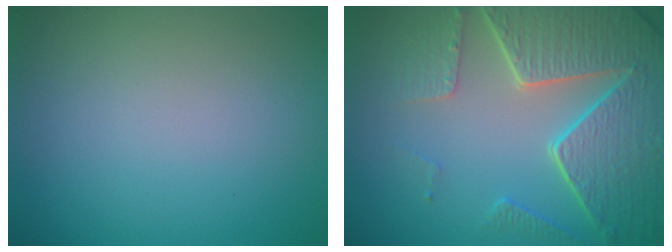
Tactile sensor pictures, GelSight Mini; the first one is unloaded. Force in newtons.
{"total": 8.3, "press": 6.2, "slide": 5.6}